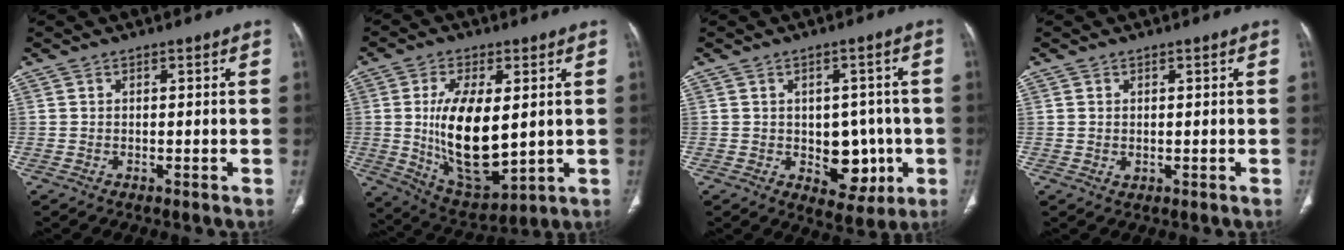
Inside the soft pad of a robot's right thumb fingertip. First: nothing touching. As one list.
[{"total": 17.0, "force": [0.8, 8.1, 15.0], "torque": [-0.257, -0.024, 0.033]}, {"total": 9.0, "force": [-1.5, 6.3, 6.2], "torque": [-0.037, 0.006, -0.008]}, {"total": 1.0, "force": [0.2, 0.8, 0.6], "torque": [-0.013, -0.003, 0.008]}]